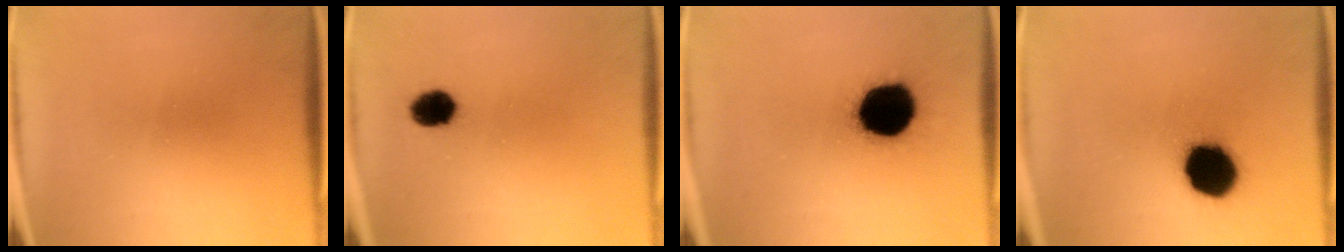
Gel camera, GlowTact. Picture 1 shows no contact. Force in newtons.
{"total": 5.0}
{"total": 17.8}
{"total": 16.2}